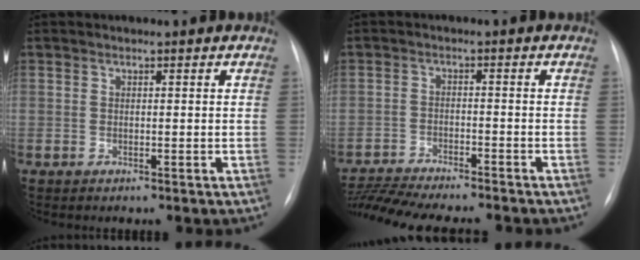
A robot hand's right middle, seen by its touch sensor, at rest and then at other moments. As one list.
[{"total": 14.3, "force": [-13.1, 1.1, 5.7], "torque": [-0.102, -0.009, -0.197]}]